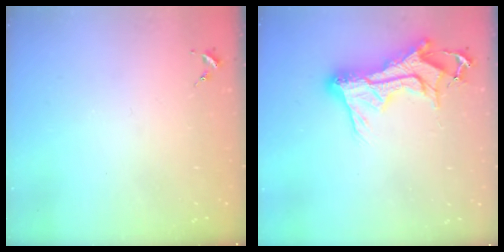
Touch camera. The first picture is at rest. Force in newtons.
{"total": 17.8, "press": 17.8, "slide": 1.6}